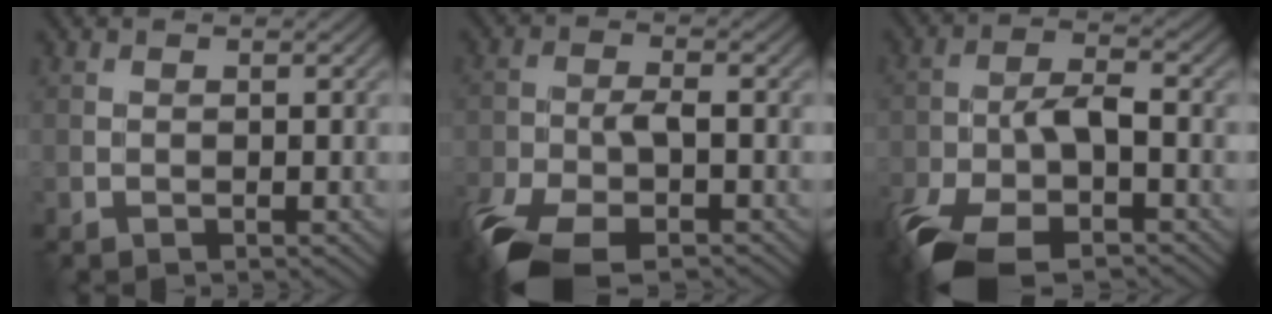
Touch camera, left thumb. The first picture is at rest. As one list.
[{"total": 9.6, "force": [-5.8, 3.8, 6.6], "torque": [-0.144, -0.025, -0.110]}, {"total": 10.8, "force": [-5.9, 4.5, 7.9], "torque": [-0.166, -0.019, -0.116]}]